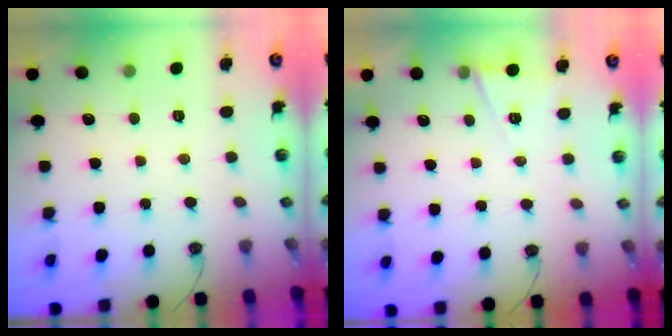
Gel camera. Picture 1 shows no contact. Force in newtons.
{"total": 6.3, "press": 4.2, "slide": 4.7}